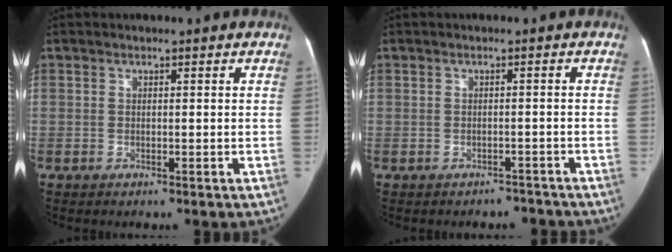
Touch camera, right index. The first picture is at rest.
{"total": 2.6, "force": [-2.0, 1.6, -0.4], "torque": [0.005, 0.018, -0.024]}